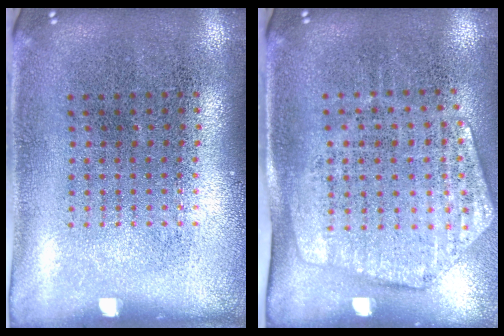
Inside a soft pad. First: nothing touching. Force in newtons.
{"total": 1.9, "press": 1.6, "slide": 1.0}